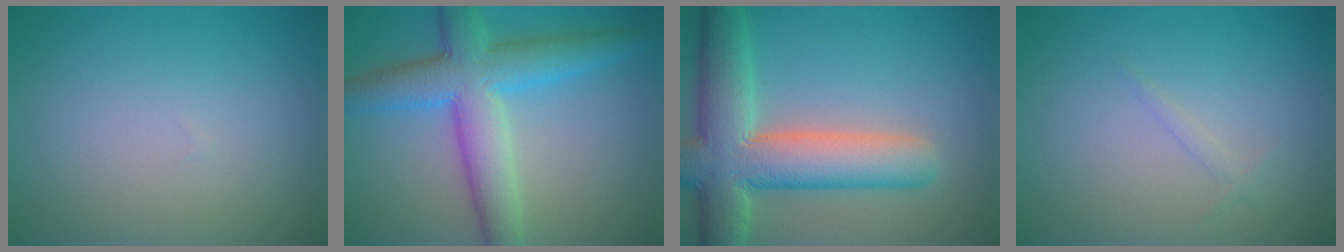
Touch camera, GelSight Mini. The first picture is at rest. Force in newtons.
{"total": 7.4, "press": 7.4, "slide": 0.2}
{"total": 9.5, "press": 9.4, "slide": 0.8}
{"total": 0.6, "press": 0.6, "slide": 0.1}